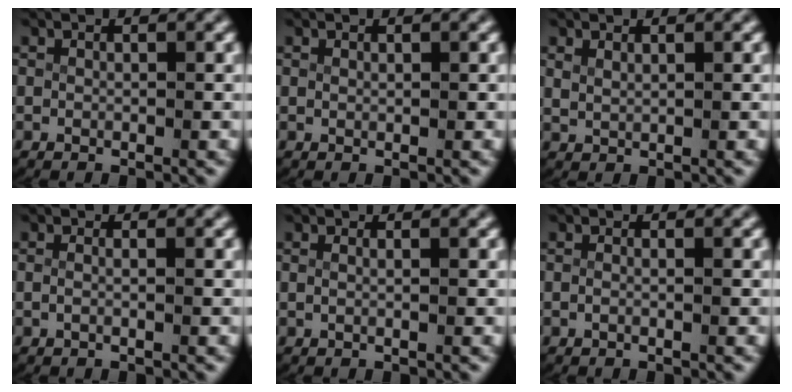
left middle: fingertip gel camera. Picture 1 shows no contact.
{"total": 0.0}
{"total": 1.0, "force": [0.9, 0.1, 0.2], "torque": [-0.009, -0.004, 0.028]}
{"total": 0.9, "force": [-0.5, -0.1, 0.8], "torque": [-0.023, -0.009, -0.004]}
{"total": 0.6, "force": [0.0, -0.2, 0.6], "torque": [-0.015, -0.005, 0.002]}
{"total": 0.7, "force": [-0.5, -0.2, 0.5], "torque": [-0.015, -0.007, -0.004]}